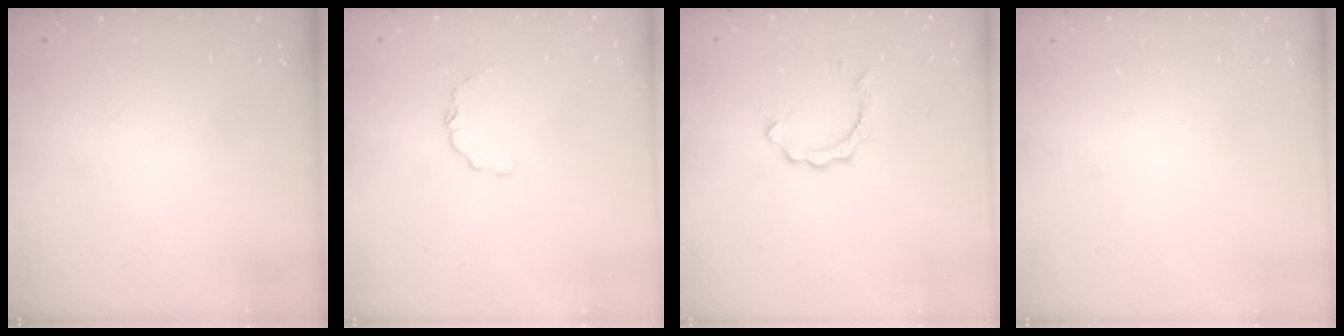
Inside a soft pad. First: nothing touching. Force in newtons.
{"total": 3.8, "press": 3.8, "slide": 0.3}
{"total": 2.8, "press": 2.8, "slide": 0.3}
{"total": 0.0}